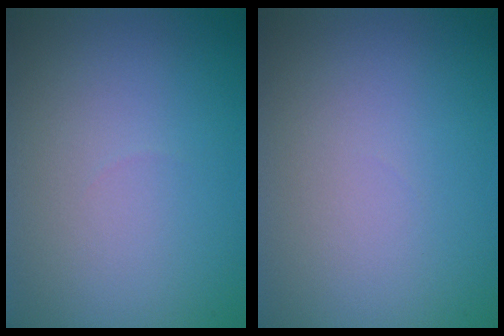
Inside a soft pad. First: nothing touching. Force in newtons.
{"total": 0.0}